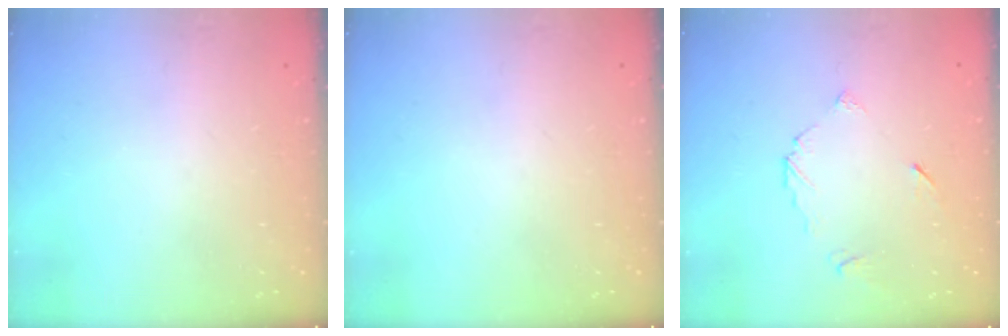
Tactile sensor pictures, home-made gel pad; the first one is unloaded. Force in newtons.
{"total": 0.0}
{"total": 4.5, "press": 4.5, "slide": 0.5}